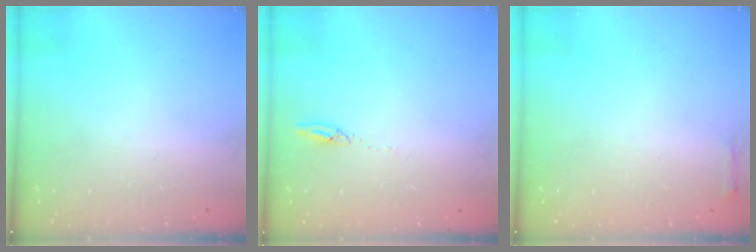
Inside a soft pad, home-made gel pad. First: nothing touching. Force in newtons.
{"total": 2.7, "press": 2.7, "slide": 0.2}
{"total": 2.3, "press": 2.3, "slide": 0.5}